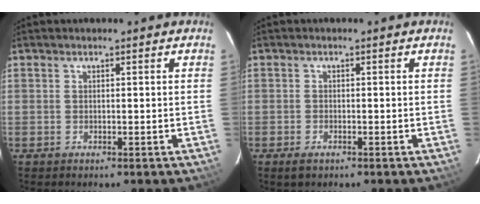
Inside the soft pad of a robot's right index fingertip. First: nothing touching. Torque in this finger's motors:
{"motor_torque": [0.13, -0.11, 0.00, 0.00]}